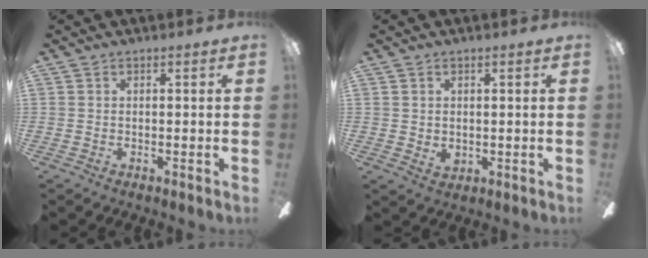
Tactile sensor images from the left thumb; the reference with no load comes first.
{"total": 2.0, "force": [0.6, 1.7, 1.0], "torque": [-0.012, -0.002, 0.010]}